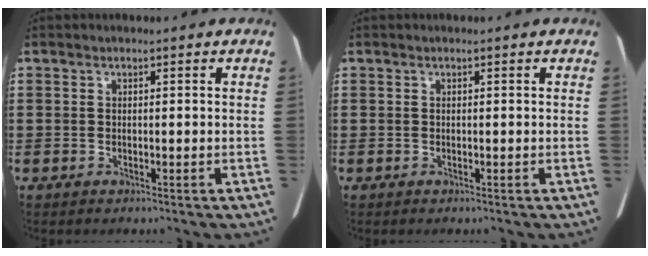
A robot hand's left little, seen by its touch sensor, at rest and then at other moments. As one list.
[{"total": 0.0}]